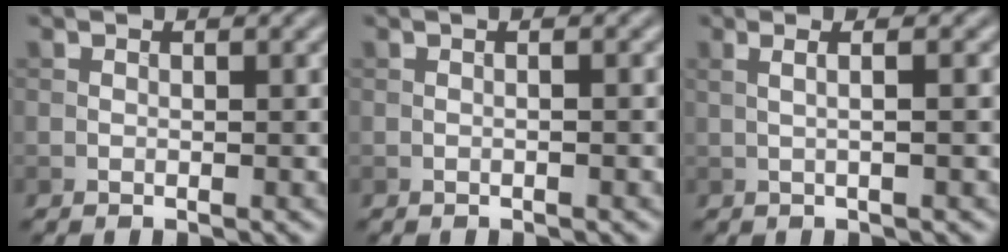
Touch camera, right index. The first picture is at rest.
{"total": 1.0, "force": [0.1, 0.3, 0.9], "torque": [-0.009, -0.008, -0.004]}
{"total": 3.1, "force": [0.9, 1.3, 2.7], "torque": [-0.021, 0.011, -0.014]}